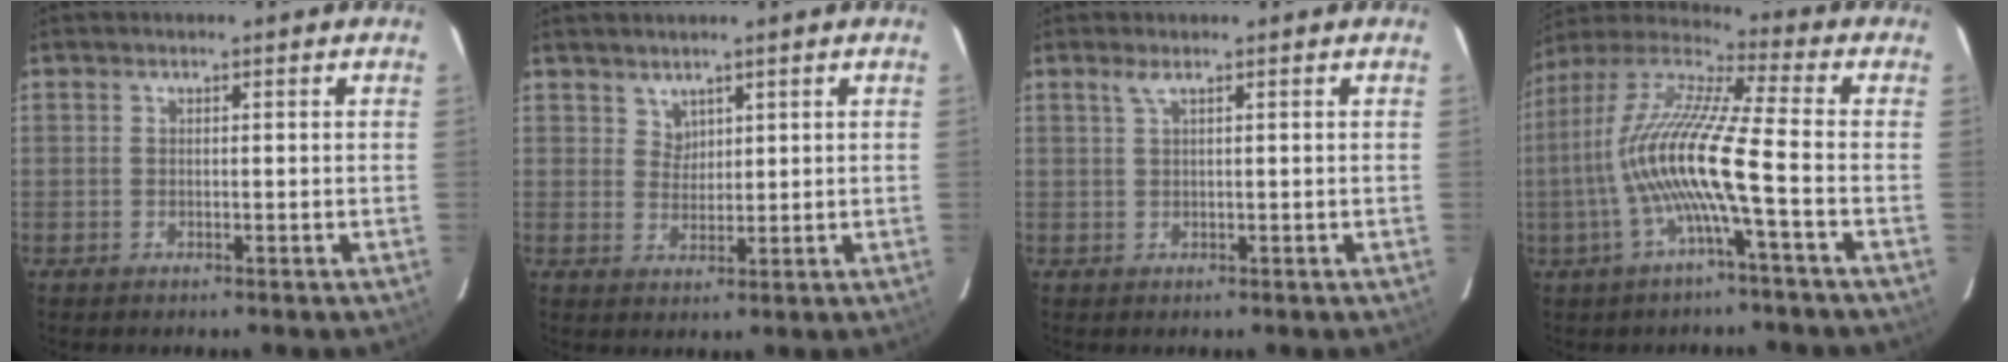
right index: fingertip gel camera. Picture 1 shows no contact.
{"total": 2.4, "force": [1.9, 1.5, 0.0], "torque": [0.009, 0.005, 0.036]}
{"total": 1.1, "force": [0.6, -0.3, 0.9], "torque": [-0.016, 0.003, 0.011]}
{"total": 14.2, "force": [-3.6, -0.1, 13.7], "torque": [-0.260, 0.001, -0.073]}